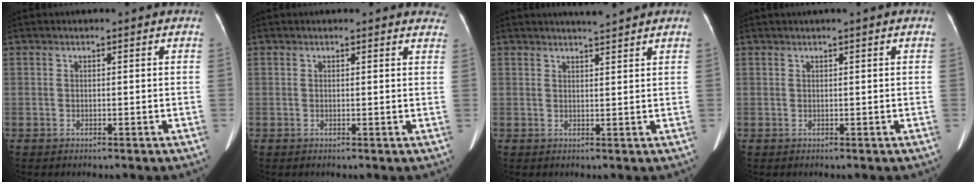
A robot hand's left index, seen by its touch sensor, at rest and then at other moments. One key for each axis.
{"total": 4.8, "fx": 4.6, "fy": 1.4, "fz": 0.6, "tx": 0.015, "ty": -0.008, "tz": 0.023}
{"total": 2.9, "fx": 2.7, "fy": -0.6, "fz": 1.0, "tx": -0.015, "ty": 0.000, "tz": 0.042}
{"total": 0.6, "fx": 0.2, "fy": -0.2, "fz": 0.5, "tx": -0.014, "ty": 0.002, "tz": 0.012}